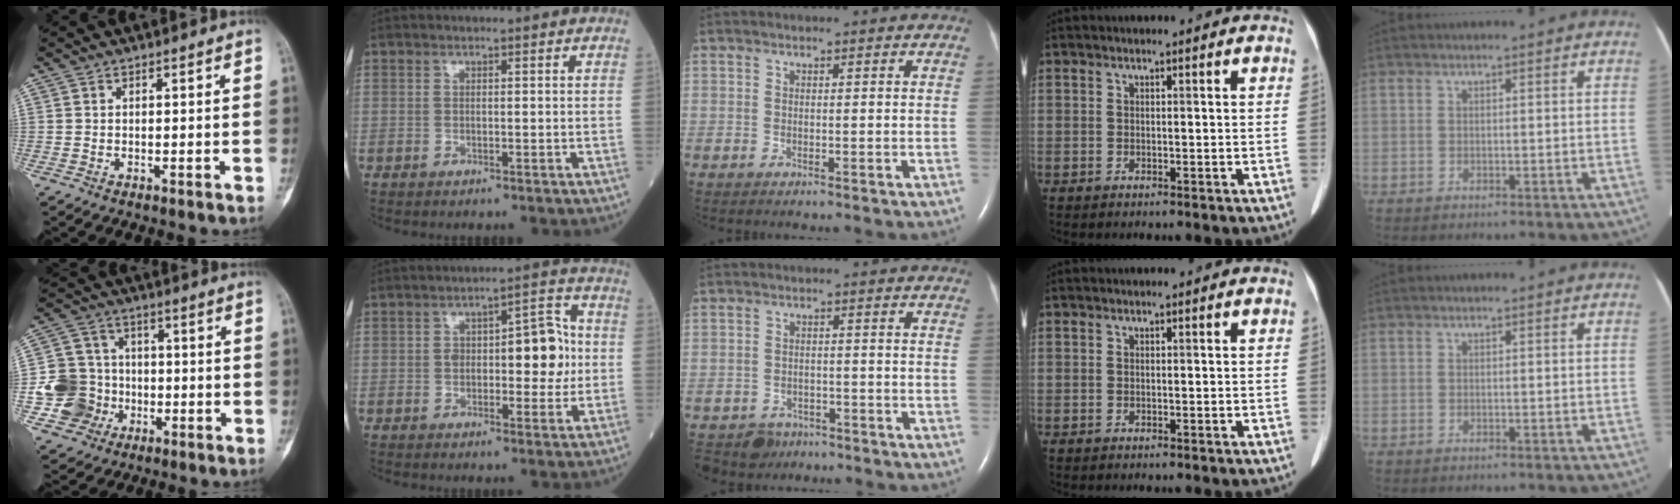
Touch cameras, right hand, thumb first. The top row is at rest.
{"thumb": {"total": 10.9, "force": [-2.4, 10.2, 2.9], "torque": [-0.021, 0.022, -0.042]}, "index": {"total": 9.4, "force": [0.3, 3.9, 8.6], "torque": [-0.116, 0.028, 0.008]}, "middle": {"total": 4.3, "force": [-3.2, 2.8, -0.3], "torque": [0.004, 0.004, -0.050]}}